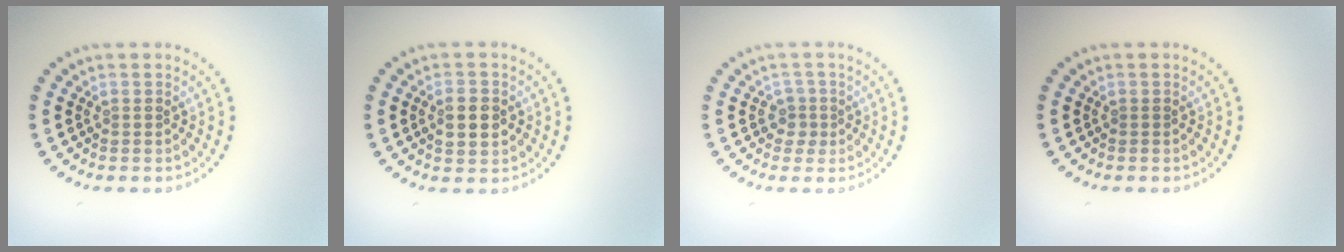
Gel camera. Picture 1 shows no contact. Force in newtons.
{"total": 2.9, "press": 2.9, "slide": 0.2}
{"total": 1.7, "press": 1.3, "slide": 1.0}
{"total": 0.0}